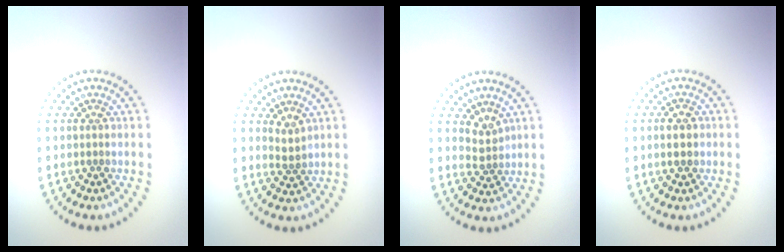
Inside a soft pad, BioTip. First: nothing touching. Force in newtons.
{"total": 1.5, "press": 1.1, "slide": 1.0}
{"total": 1.9, "press": 1.3, "slide": 1.4}
{"total": 2.6, "press": 2.6, "slide": 0.1}